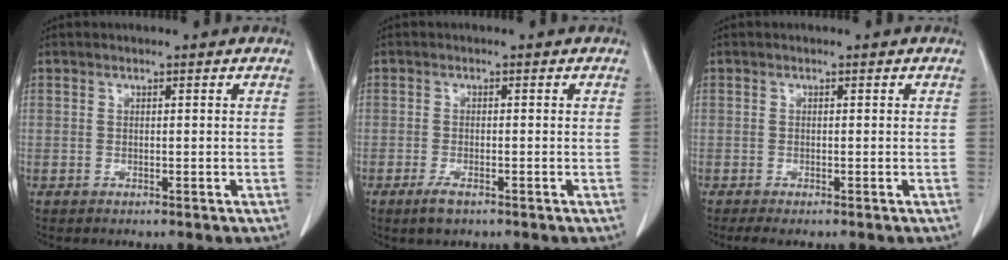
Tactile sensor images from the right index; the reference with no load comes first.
{"total": 2.5, "force": [-1.6, 0.7, 1.8], "torque": [-0.039, -0.004, -0.027]}
{"total": 1.7, "force": [-1.3, 0.2, 1.1], "torque": [-0.017, -0.006, -0.021]}